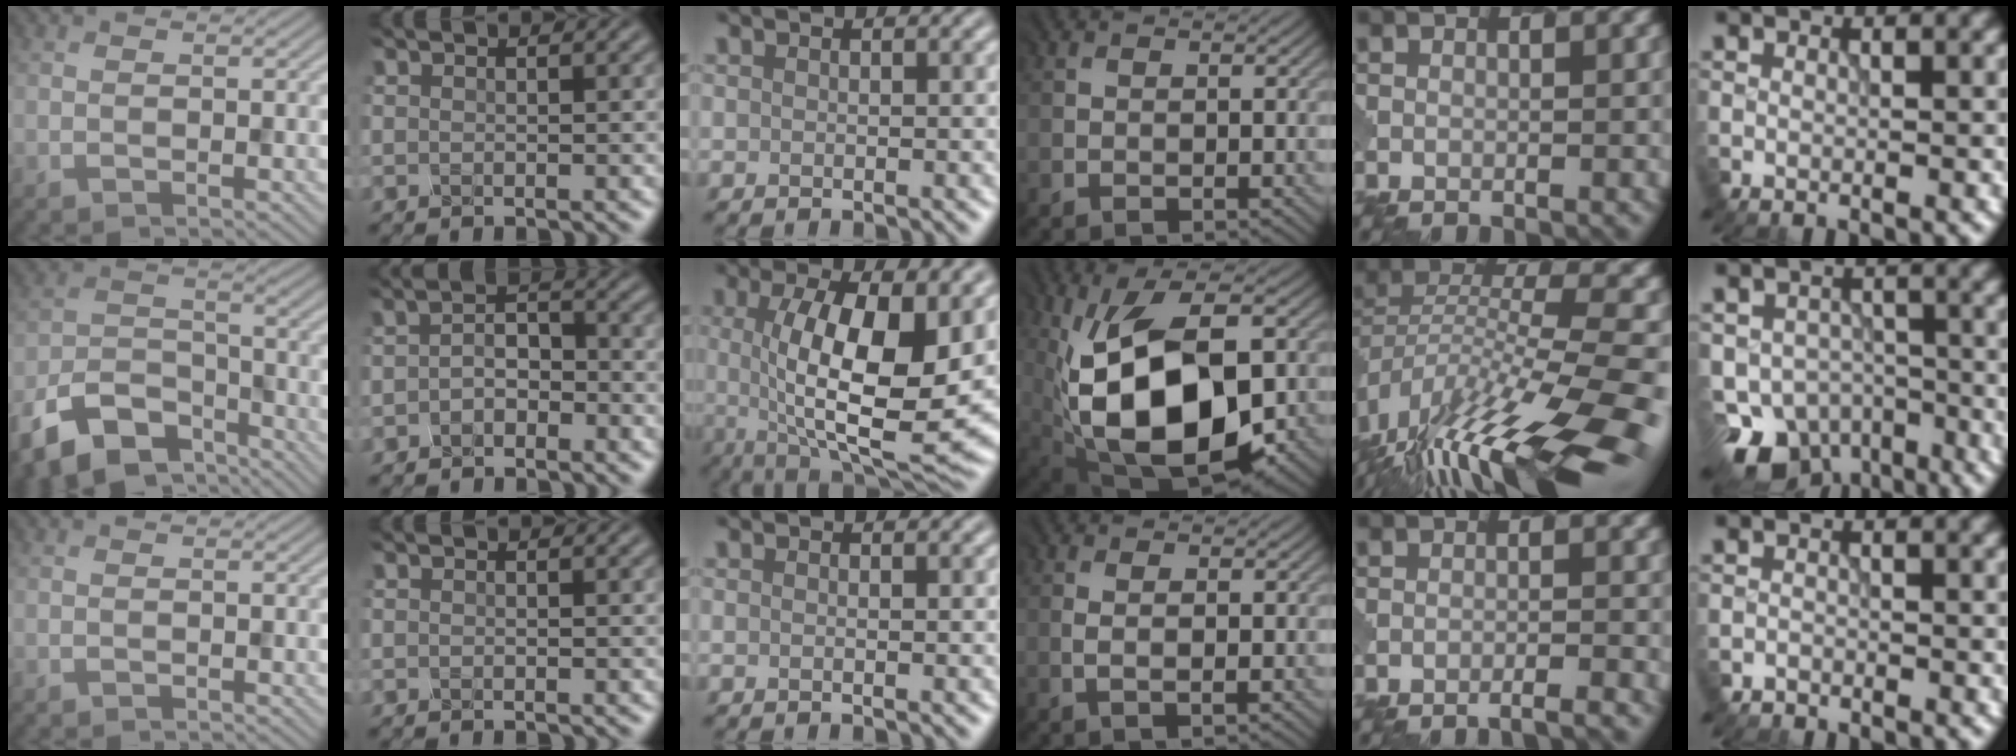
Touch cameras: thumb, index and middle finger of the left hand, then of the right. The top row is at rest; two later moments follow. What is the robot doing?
{"motion": "dispense", "object": "toothpaste"}